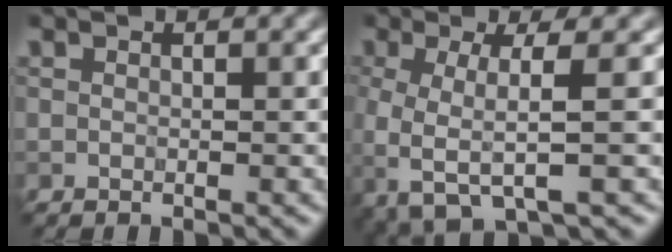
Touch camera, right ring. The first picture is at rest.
{"total": 5.0, "force": [-1.3, 1.3, 4.6], "torque": [-0.089, -0.014, -0.030]}